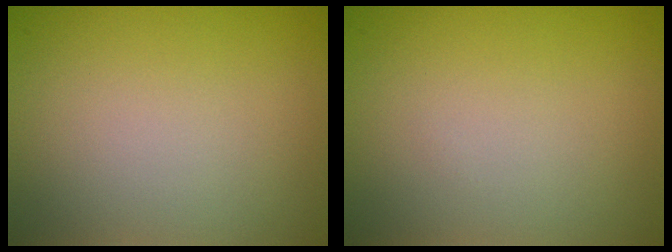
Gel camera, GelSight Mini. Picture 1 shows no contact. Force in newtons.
{"total": 0.0}